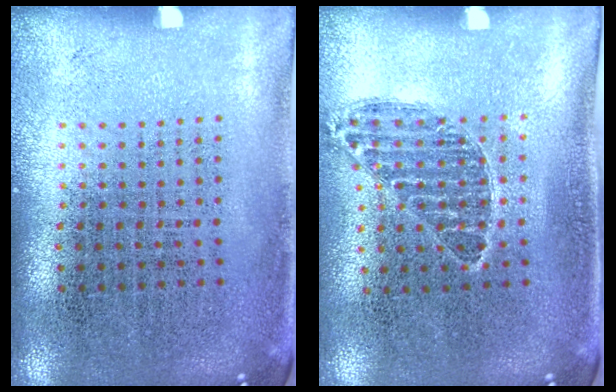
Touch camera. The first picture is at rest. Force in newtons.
{"total": 0.8, "press": 0.7, "slide": 0.3}